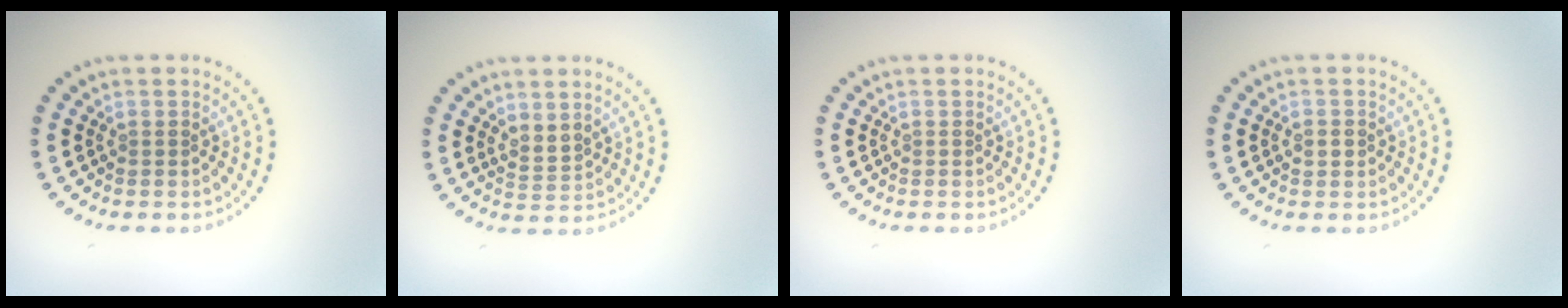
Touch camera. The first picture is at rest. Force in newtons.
{"total": 1.6, "press": 1.3, "slide": 1.0}
{"total": 0.0}
{"total": 1.1, "press": 1.0, "slide": 0.2}